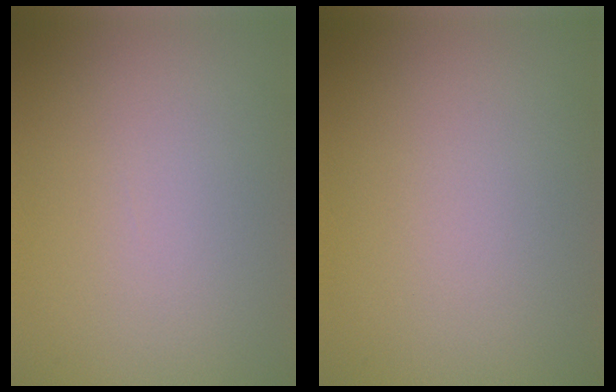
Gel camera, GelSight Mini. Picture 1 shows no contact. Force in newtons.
{"total": 0.0}